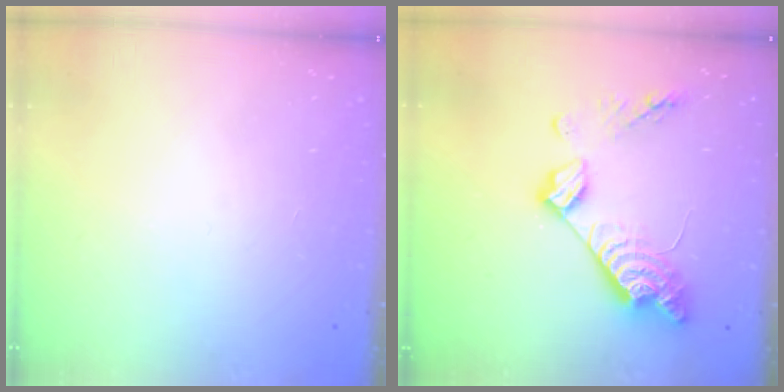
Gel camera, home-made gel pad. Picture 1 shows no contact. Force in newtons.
{"total": 14.5, "press": 14.5, "slide": 1.0}